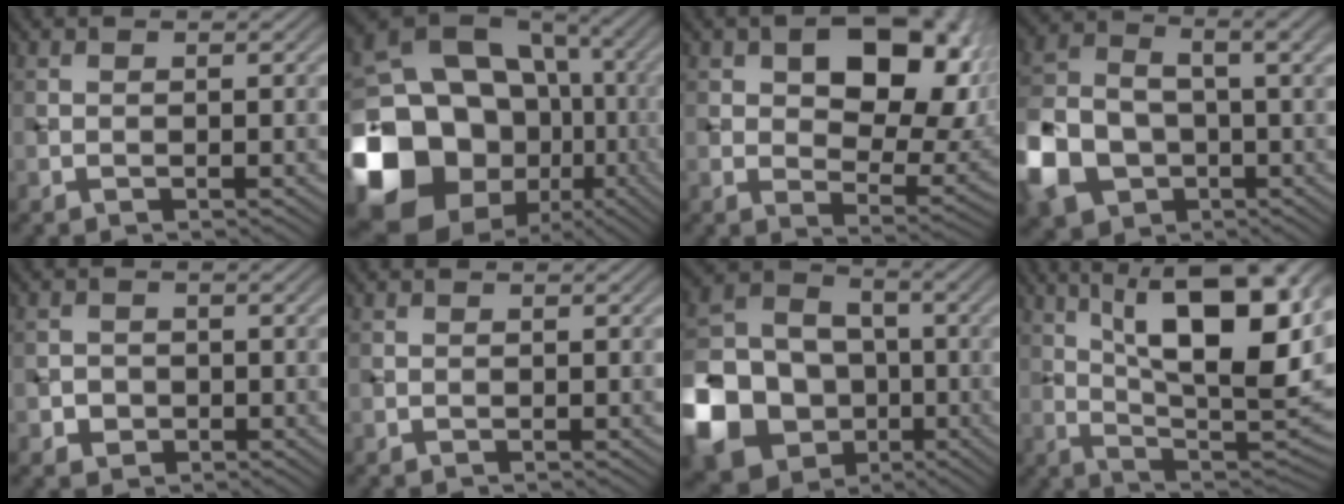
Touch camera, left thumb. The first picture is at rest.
{"total": 20.2, "force": [-4.1, 16.2, 11.3], "torque": [-0.255, -0.025, -0.065]}
{"total": 14.0, "force": [4.4, 7.9, 10.7], "torque": [-0.146, -0.002, 0.074]}
{"total": 12.5, "force": [-3.0, 8.9, 8.4], "torque": [-0.209, -0.020, -0.051]}
{"total": 1.7, "force": [-0.6, 1.5, 0.5], "torque": [-0.004, -0.001, -0.015]}
{"total": 0.0}
{"total": 16.6, "force": [-5.9, 13.0, 8.5], "torque": [-0.246, -0.028, -0.118]}
{"total": 17.0, "force": [6.1, 6.0, 14.7], "torque": [-0.228, 0.016, 0.096]}